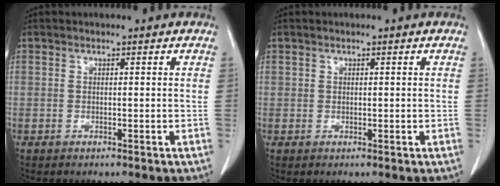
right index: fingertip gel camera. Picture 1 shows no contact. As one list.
[{"total": 0.6, "force": [0.3, 0.5, 0.1], "torque": [0.006, -0.001, 0.004]}]